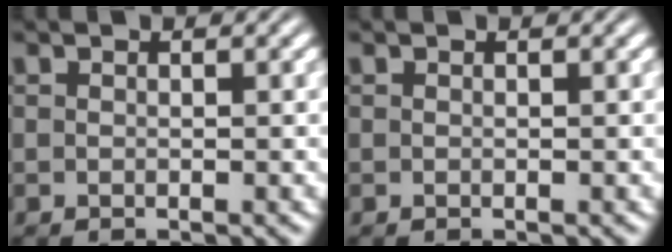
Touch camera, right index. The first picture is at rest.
{"total": 0.0}